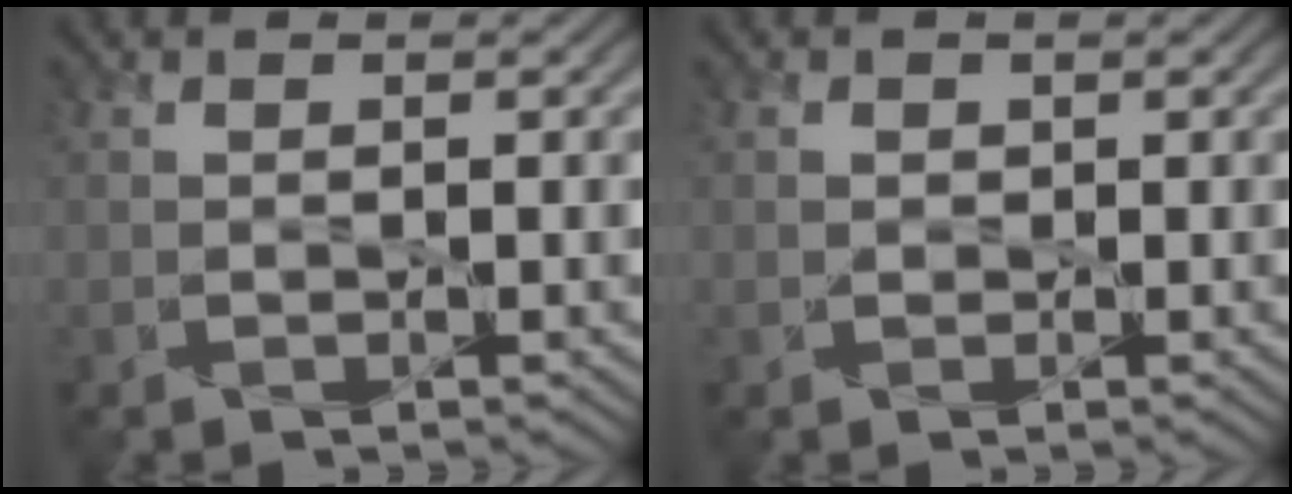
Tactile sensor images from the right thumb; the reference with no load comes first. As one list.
[{"total": 0.6, "force": [0.2, 0.5, -0.3], "torque": [0.004, -0.001, 0.004]}]